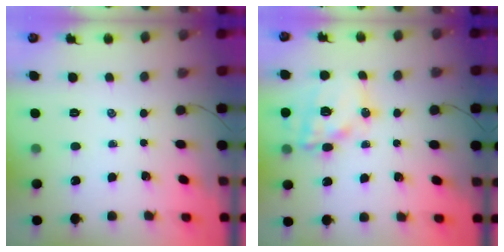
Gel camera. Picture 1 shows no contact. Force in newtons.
{"total": 15.7, "press": 15.3, "slide": 3.5}